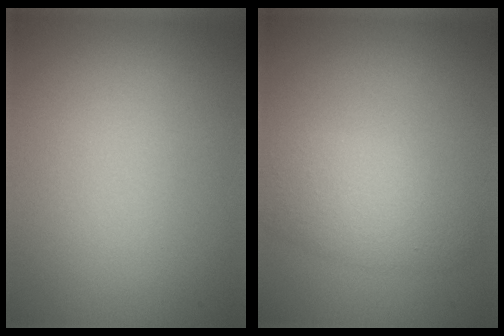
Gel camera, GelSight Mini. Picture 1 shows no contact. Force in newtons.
{"total": 3.7, "press": 3.7, "slide": 0.2}